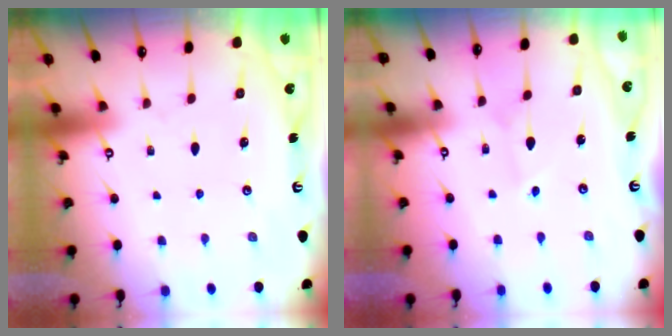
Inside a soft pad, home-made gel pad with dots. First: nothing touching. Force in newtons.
{"total": 2.6, "press": 2.6, "slide": 0.2}